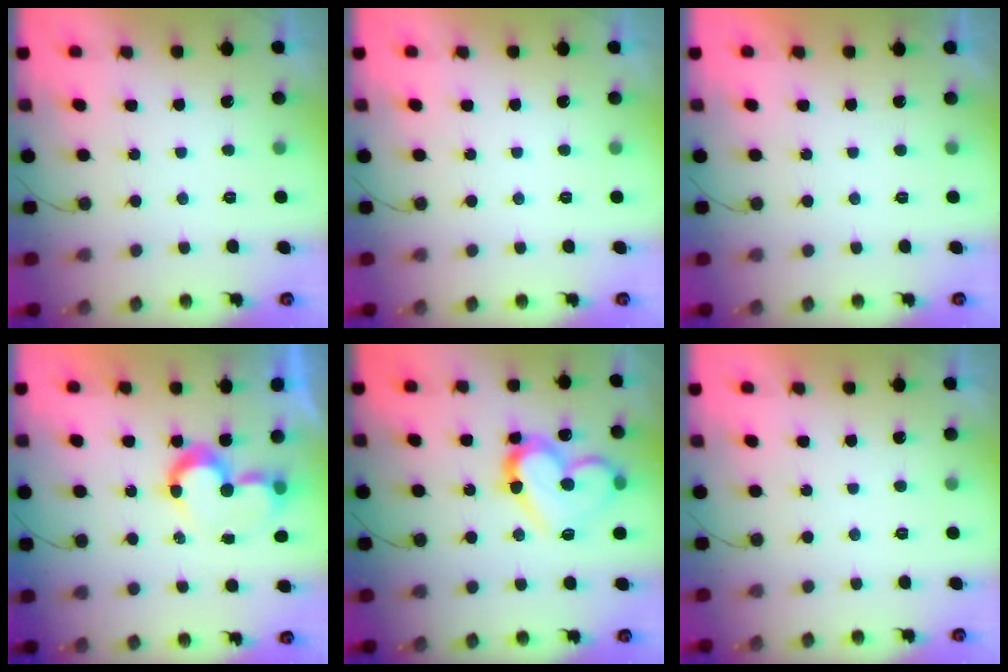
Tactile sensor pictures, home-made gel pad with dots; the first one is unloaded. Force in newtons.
{"total": 0.0}
{"total": 1.8, "press": 1.7, "slide": 0.1}
{"total": 8.7, "press": 8.7, "slide": 0.1}
{"total": 16.5, "press": 16.5, "slide": 1.1}
{"total": 1.7, "press": 1.6, "slide": 0.1}